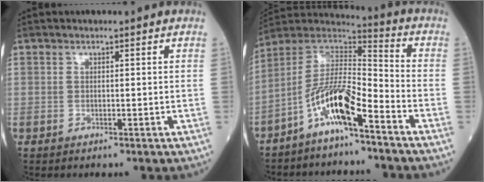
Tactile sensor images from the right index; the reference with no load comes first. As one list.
[{"total": 10.8, "force": [-6.4, 1.7, 8.6], "torque": [-0.175, 0.013, -0.123]}]